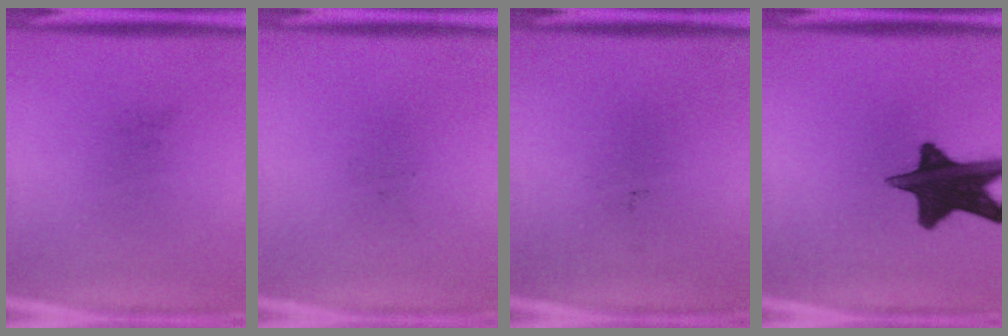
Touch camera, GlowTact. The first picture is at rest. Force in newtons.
{"total": 0.0}
{"total": 0.0}
{"total": 15.3}